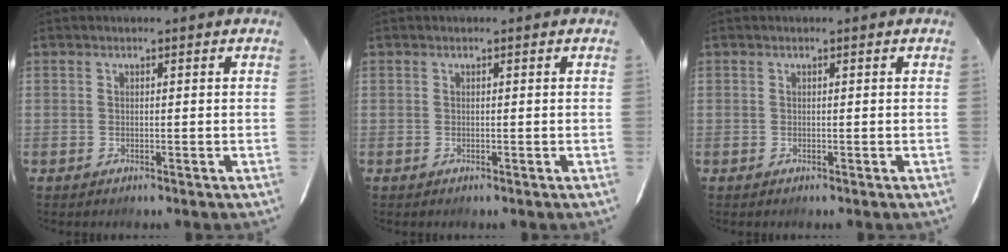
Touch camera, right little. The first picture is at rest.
{"total": 0.0}
{"total": 0.0}